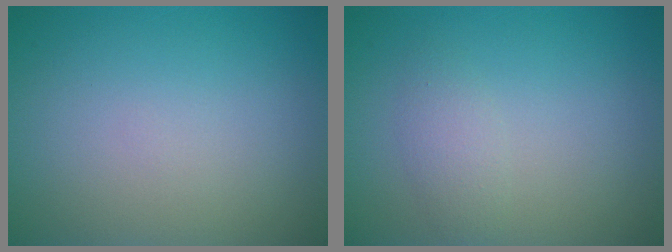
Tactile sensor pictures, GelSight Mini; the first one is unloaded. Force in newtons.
{"total": 1.6, "press": 1.6, "slide": 0.1}